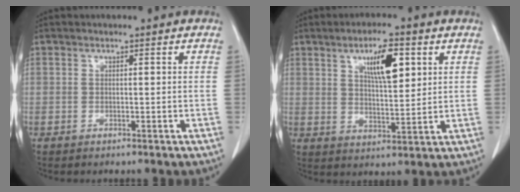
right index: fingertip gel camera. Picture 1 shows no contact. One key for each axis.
{"total": 8.3, "fx": 3.5, "fy": 2.2, "fz": 7.2, "tx": -0.124, "ty": 0.002, "tz": 0.062}